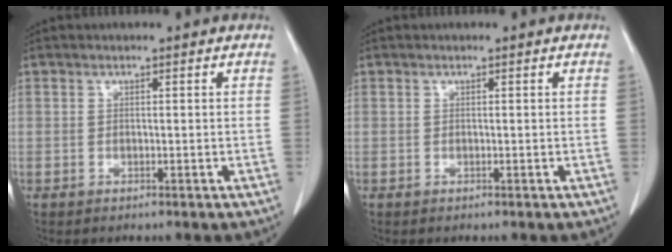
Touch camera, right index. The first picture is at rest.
{"total": 0.0}